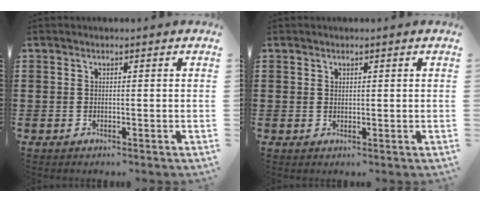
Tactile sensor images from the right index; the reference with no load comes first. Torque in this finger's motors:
{"motor_torque": [-0.66, 0.83, 0.01, -0.01]}